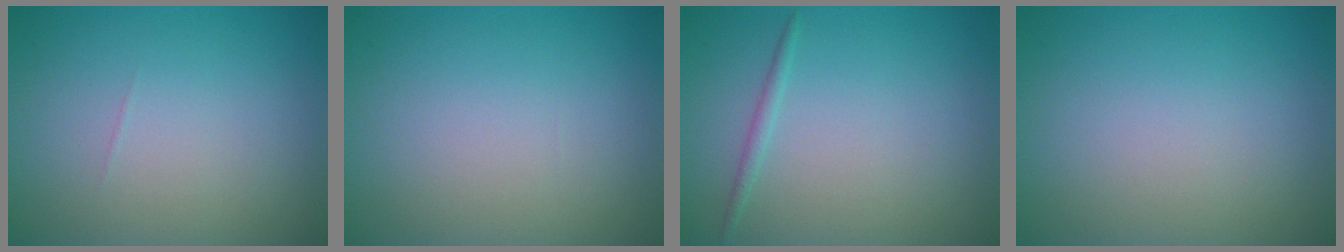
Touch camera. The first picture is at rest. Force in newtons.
{"total": 0.0}
{"total": 0.9, "press": 0.9, "slide": 0.0}
{"total": 0.0}